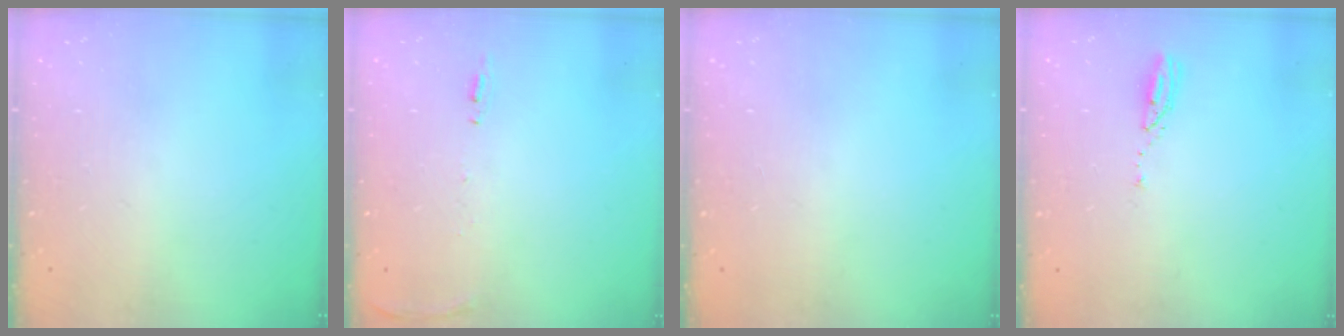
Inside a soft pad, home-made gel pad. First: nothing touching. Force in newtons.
{"total": 6.1, "press": 6.0, "slide": 0.9}
{"total": 0.0}
{"total": 3.6, "press": 3.6, "slide": 0.3}